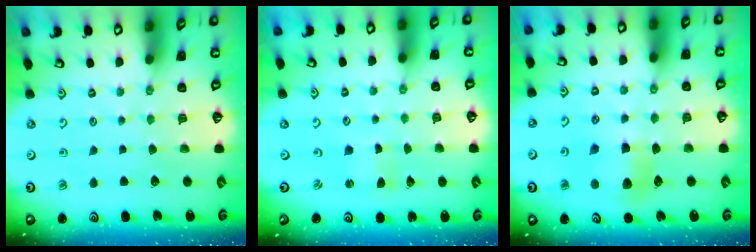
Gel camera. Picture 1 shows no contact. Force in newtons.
{"total": 1.2, "press": 1.1, "slide": 0.3}
{"total": 6.4, "press": 6.3, "slide": 0.9}